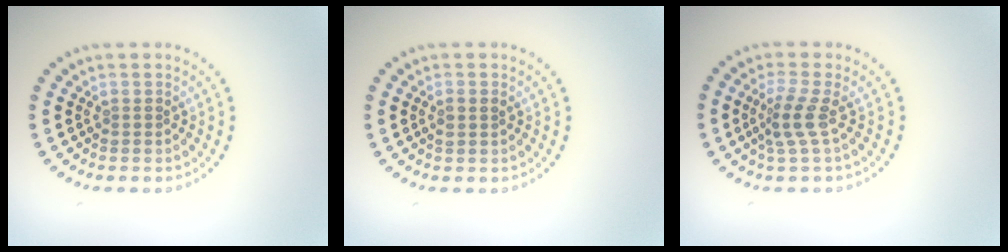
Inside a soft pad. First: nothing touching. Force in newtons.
{"total": 1.1, "press": 1.1, "slide": 0.3}
{"total": 2.4, "press": 1.8, "slide": 1.7}